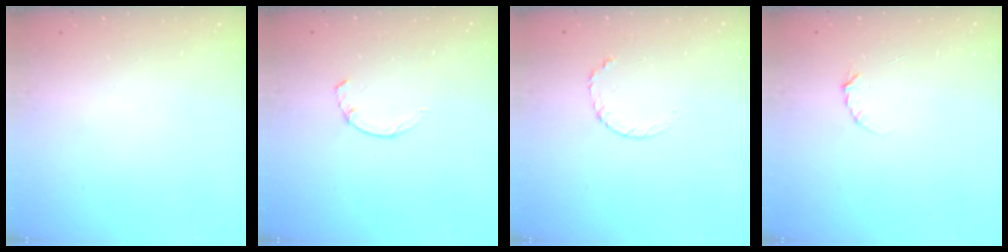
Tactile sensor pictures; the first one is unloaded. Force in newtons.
{"total": 1.7, "press": 1.6, "slide": 0.4}
{"total": 3.7, "press": 3.7, "slide": 0.5}
{"total": 2.3, "press": 2.3, "slide": 0.4}